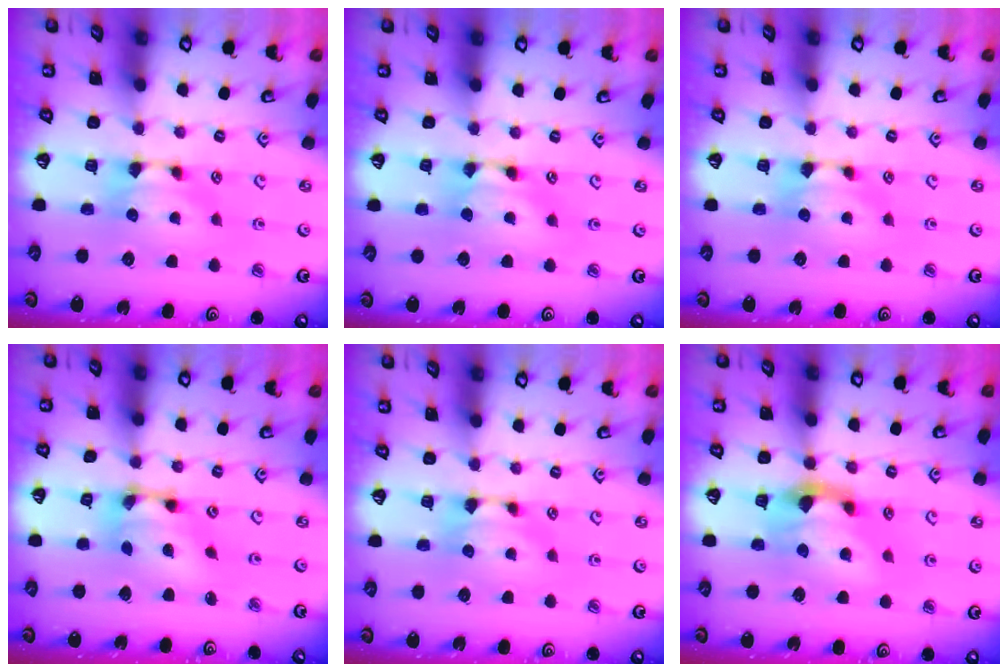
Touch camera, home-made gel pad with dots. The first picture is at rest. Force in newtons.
{"total": 1.6, "press": 1.5, "slide": 0.1}
{"total": 0.0}
{"total": 7.8, "press": 7.1, "slide": 3.2}
{"total": 0.0}
{"total": 4.2, "press": 3.8, "slide": 1.8}